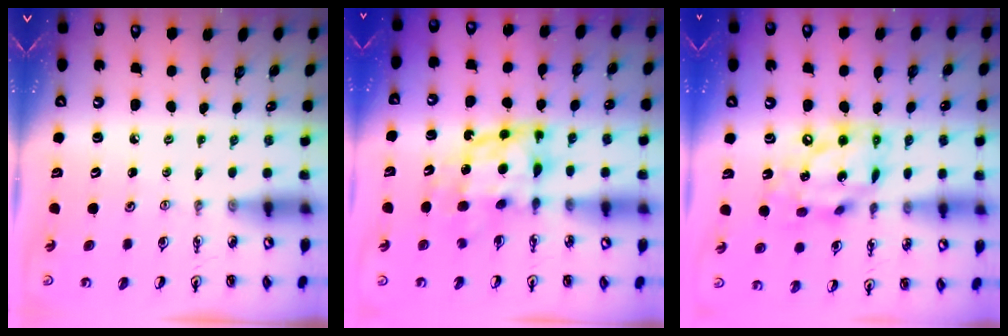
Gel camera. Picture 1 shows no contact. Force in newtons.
{"total": 9.5, "press": 9.5, "slide": 0.8}
{"total": 14.6, "press": 14.6, "slide": 1.1}